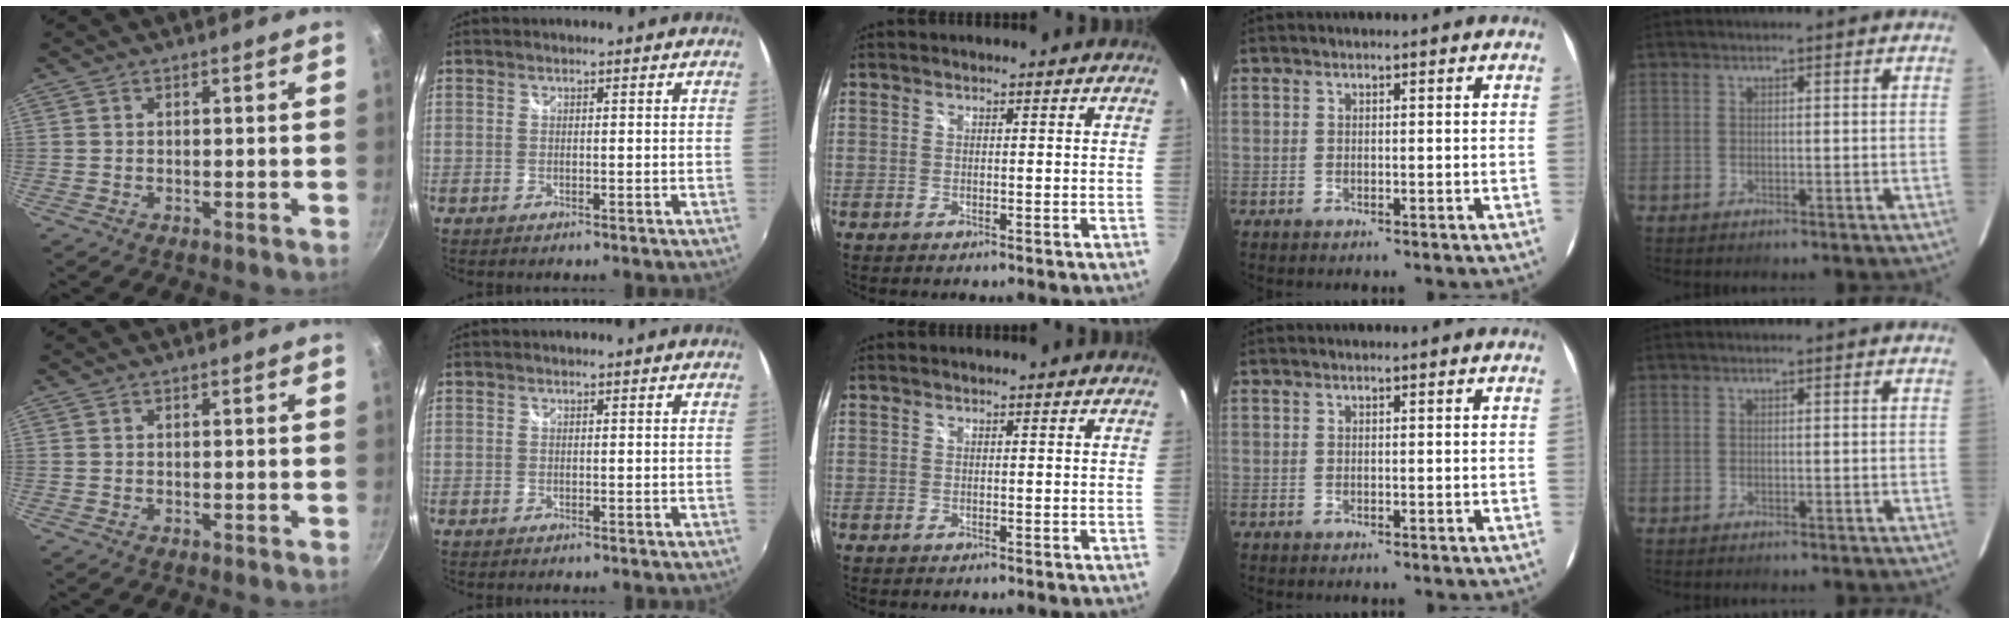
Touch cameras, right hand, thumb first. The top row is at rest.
{}